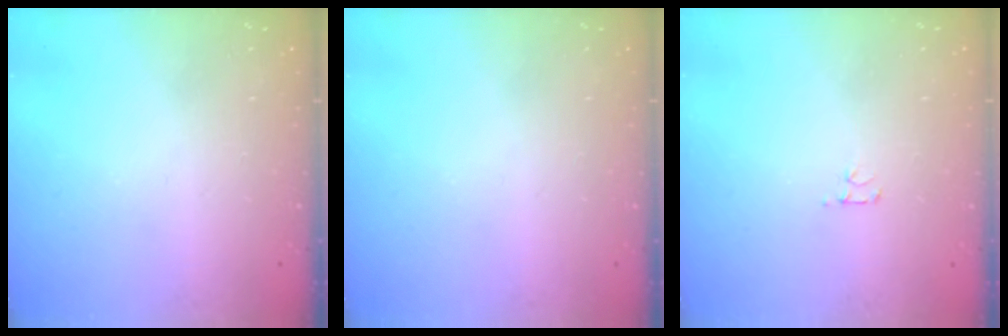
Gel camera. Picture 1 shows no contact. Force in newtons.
{"total": 0.0}
{"total": 2.7, "press": 2.7, "slide": 0.3}